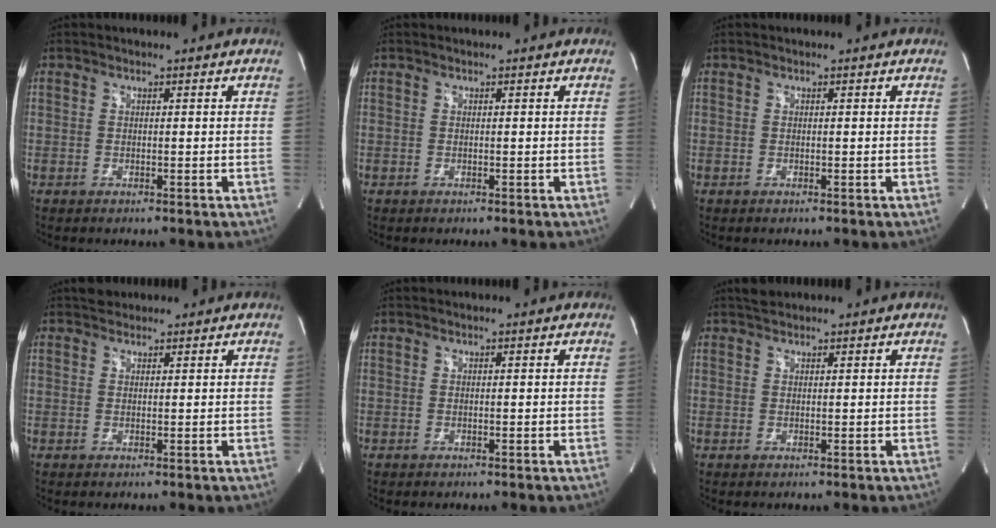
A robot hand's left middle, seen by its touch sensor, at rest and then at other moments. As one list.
[{"total": 0.0}, {"total": 0.0}, {"total": 1.8, "force": [1.5, 0.9, 0.2], "torque": [-0.008, 0.013, 0.023]}, {"total": 0.0}, {"total": 1.4, "force": [1.3, 0.4, 0.3], "torque": [-0.015, 0.013, 0.026]}]